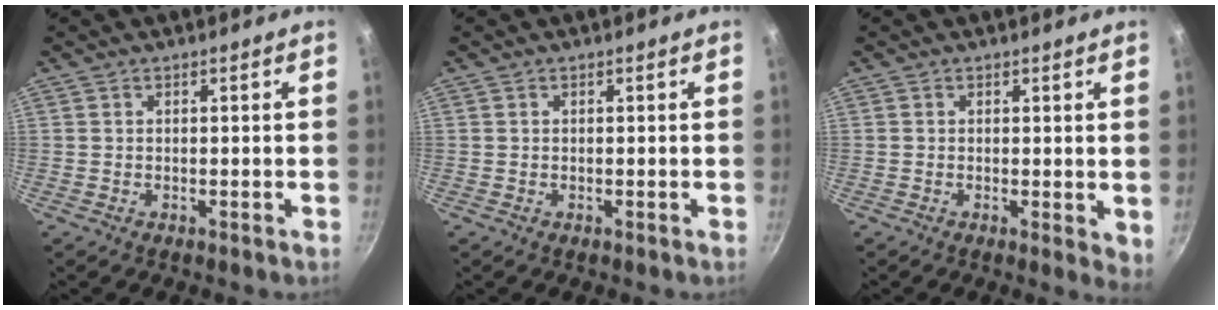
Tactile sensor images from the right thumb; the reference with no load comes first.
{"total": 0.0}
{"total": 3.0, "force": [0.4, 1.3, 2.6], "torque": [-0.029, -0.008, 0.005]}